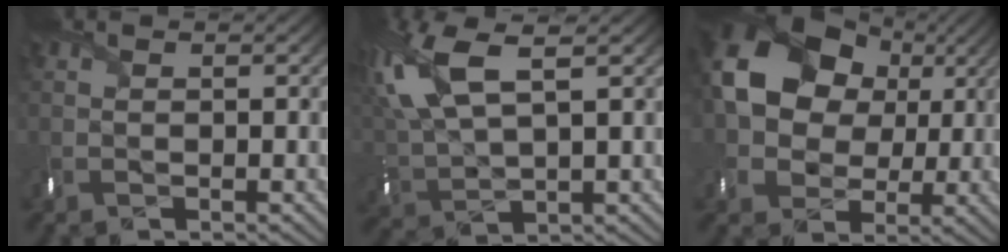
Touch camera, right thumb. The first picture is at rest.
{"total": 11.3, "force": [5.2, 4.4, 9.1], "torque": [-0.242, 0.017, 0.101]}
{"total": 14.5, "force": [3.2, 11.3, 8.6], "torque": [-0.180, 0.014, 0.051]}